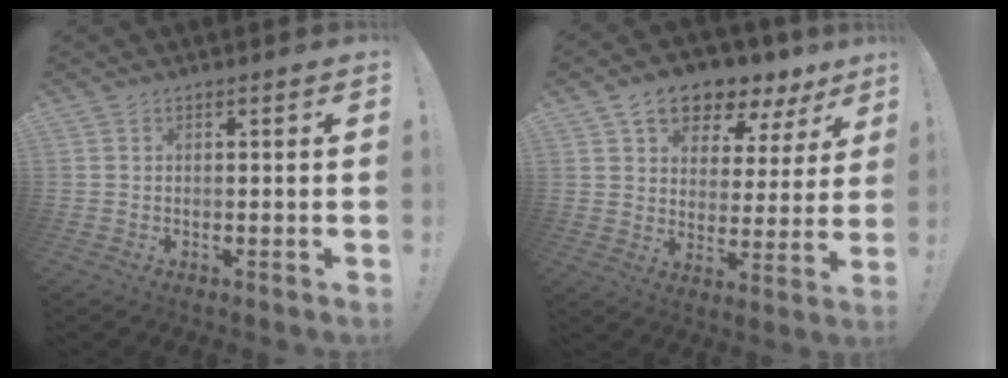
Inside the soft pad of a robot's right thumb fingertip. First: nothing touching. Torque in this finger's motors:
{"motor_torque": [0.84, 2.90, 0.03, 0.24, 0.32]}